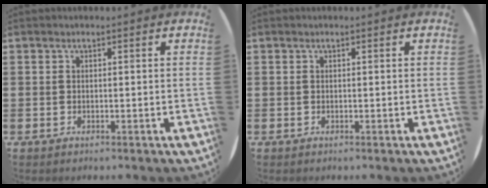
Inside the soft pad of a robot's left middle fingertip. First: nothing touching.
{"total": 0.0}